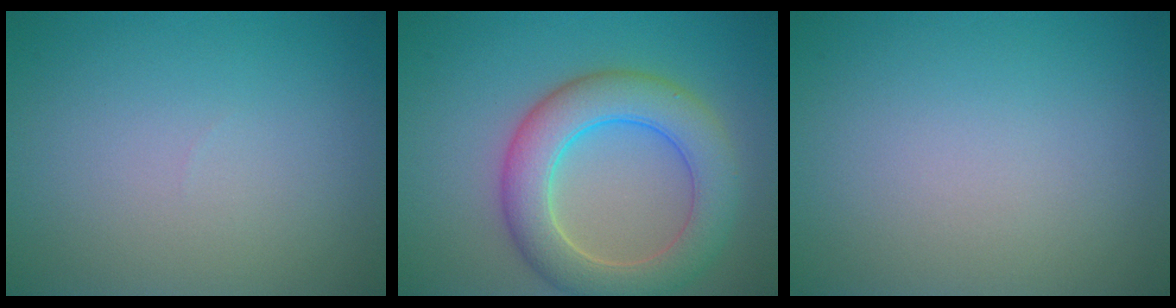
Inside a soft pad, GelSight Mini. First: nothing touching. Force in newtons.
{"total": 6.9, "press": 6.9, "slide": 0.5}
{"total": 0.0}